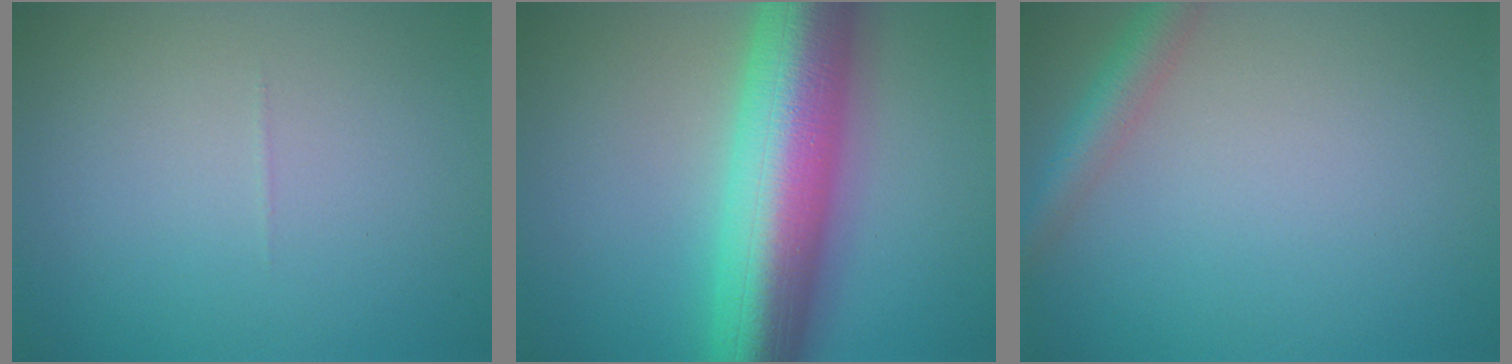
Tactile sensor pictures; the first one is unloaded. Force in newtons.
{"total": 13.1, "press": 13.1, "slide": 0.1}
{"total": 2.8, "press": 2.8, "slide": 0.1}